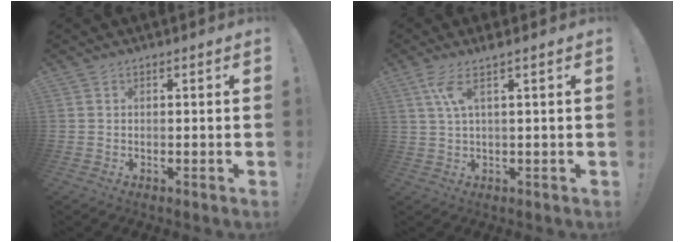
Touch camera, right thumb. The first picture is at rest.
{"total": 5.3, "force": [2.1, 0.4, 4.9], "torque": [-0.089, -0.008, 0.034]}